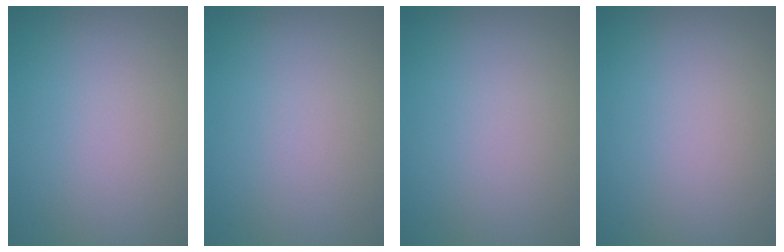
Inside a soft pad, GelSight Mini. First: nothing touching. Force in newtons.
{"total": 0.0}
{"total": 0.0}
{"total": 0.0}